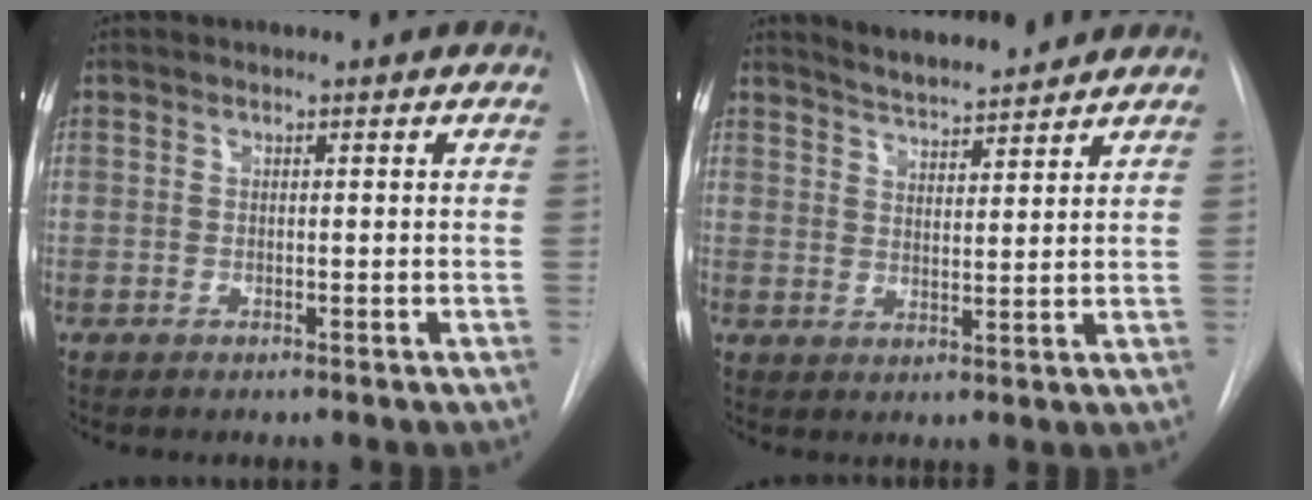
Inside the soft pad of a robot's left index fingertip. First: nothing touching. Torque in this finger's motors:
{"motor_torque": [-0.01, -0.18, -0.04, 0.01]}